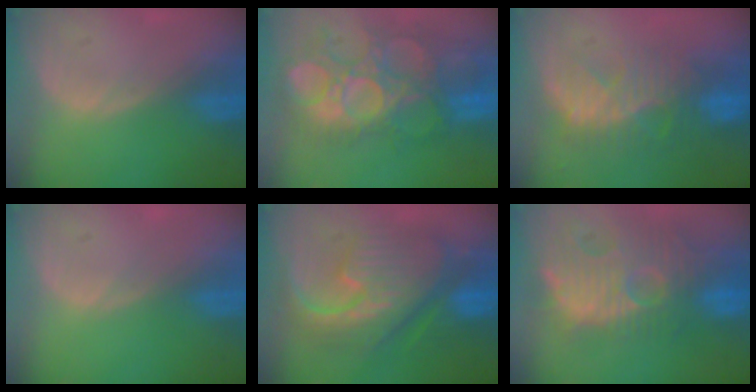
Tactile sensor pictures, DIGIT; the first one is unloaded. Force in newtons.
{"total": 12.9, "press": 12.0, "slide": 4.8}
{"total": 9.8, "press": 9.0, "slide": 3.9}
{"total": 0.0}
{"total": 12.2, "press": 12.1, "slide": 1.2}
{"total": 14.0, "press": 12.4, "slide": 6.6}